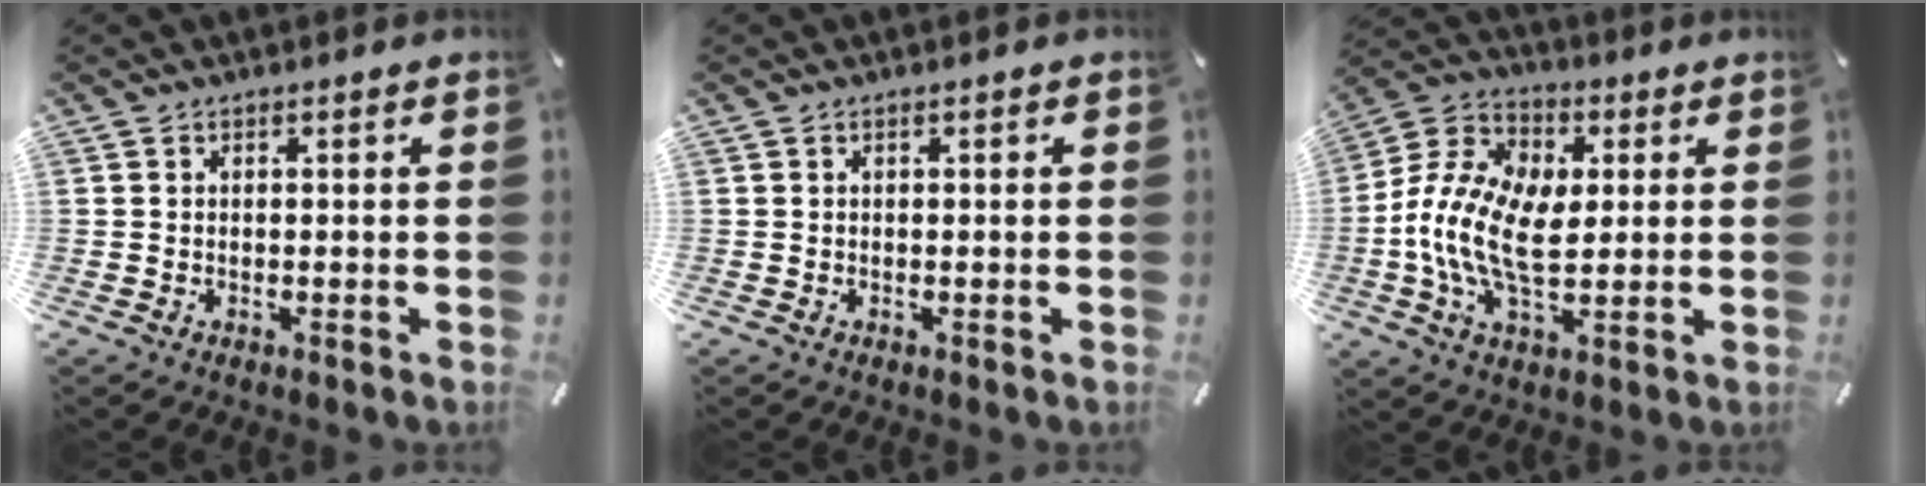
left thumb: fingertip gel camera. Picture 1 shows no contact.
{"total": 0.5, "force": [0.0, 0.2, 0.5], "torque": [-0.009, 0.002, 0.000]}
{"total": 14.8, "force": [-1.0, 9.4, 11.4], "torque": [-0.259, 0.001, -0.017]}